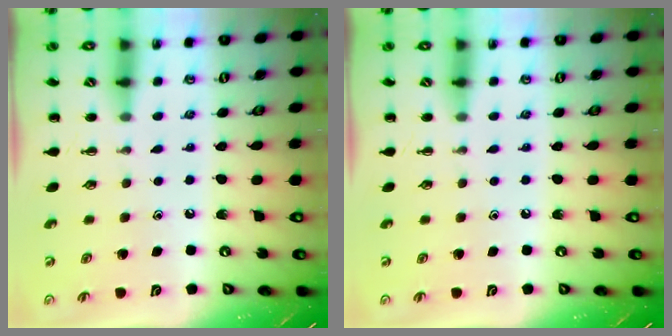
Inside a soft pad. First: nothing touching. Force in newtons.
{"total": 0.0}